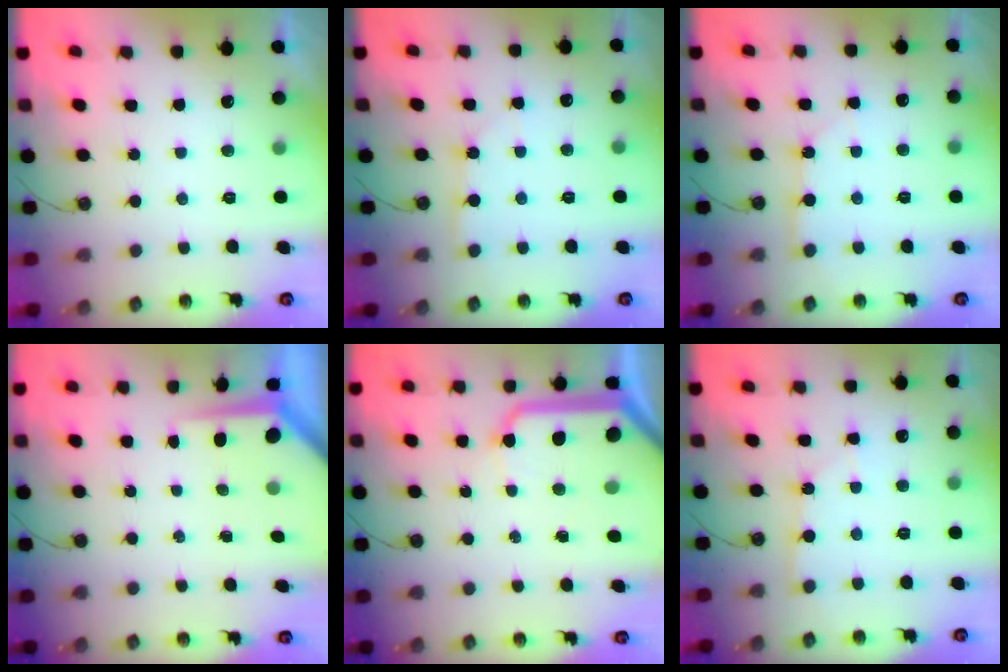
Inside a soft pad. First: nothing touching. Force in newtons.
{"total": 2.5, "press": 2.5, "slide": 0.3}
{"total": 2.2, "press": 2.2, "slide": 0.3}
{"total": 4.0, "press": 4.0, "slide": 0.2}
{"total": 14.1, "press": 14.0, "slide": 1.9}
{"total": 3.8, "press": 3.8, "slide": 0.5}